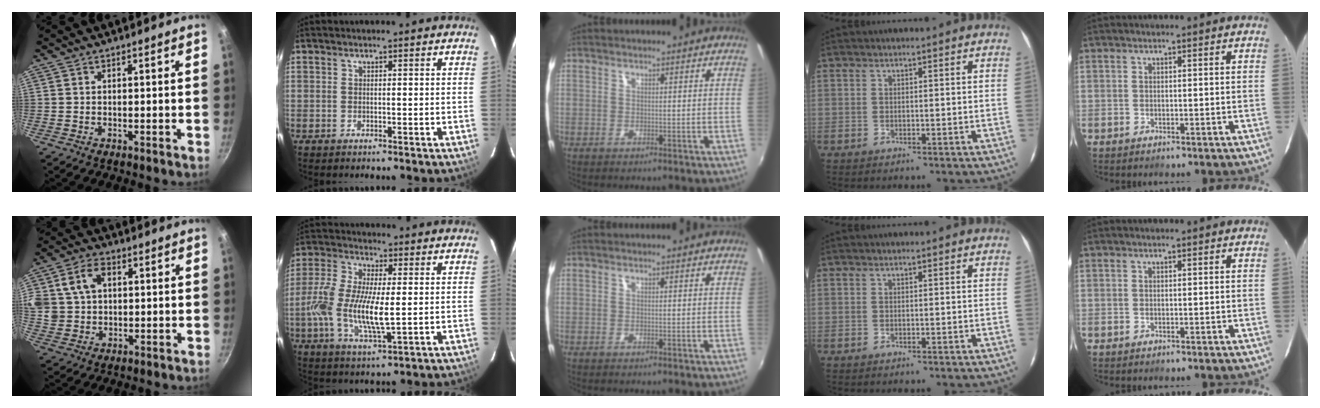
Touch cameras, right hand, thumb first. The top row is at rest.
{"thumb": {"total": 10.8, "force": [2.7, 8.3, 6.4], "torque": [-0.114, 0.009, 0.047]}, "index": {"total": 12.8, "force": [-1.1, 4.2, 12.0], "torque": [-0.252, -0.004, -0.026]}}